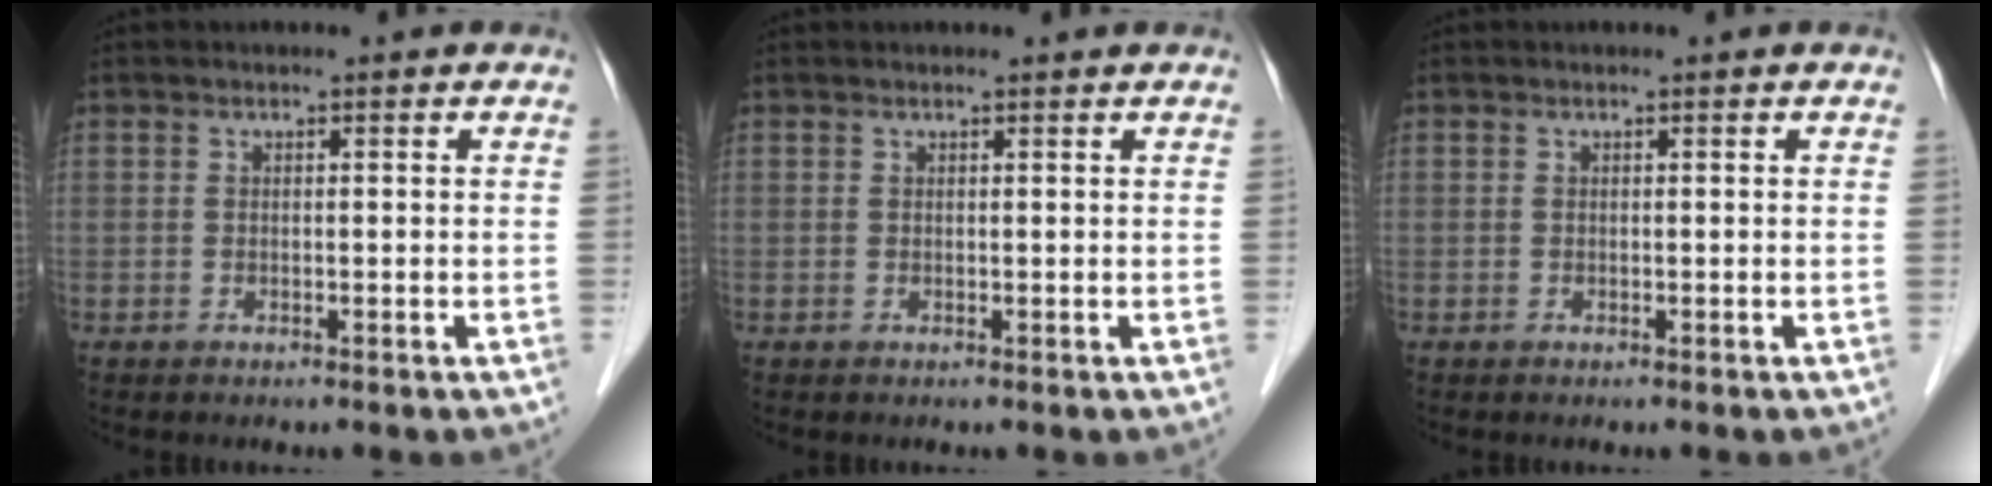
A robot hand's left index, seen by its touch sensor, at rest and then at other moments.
{"total": 0.8, "force": [0.8, 0.0, 0.2], "torque": [-0.008, 0.005, 0.010]}
{"total": 0.0}